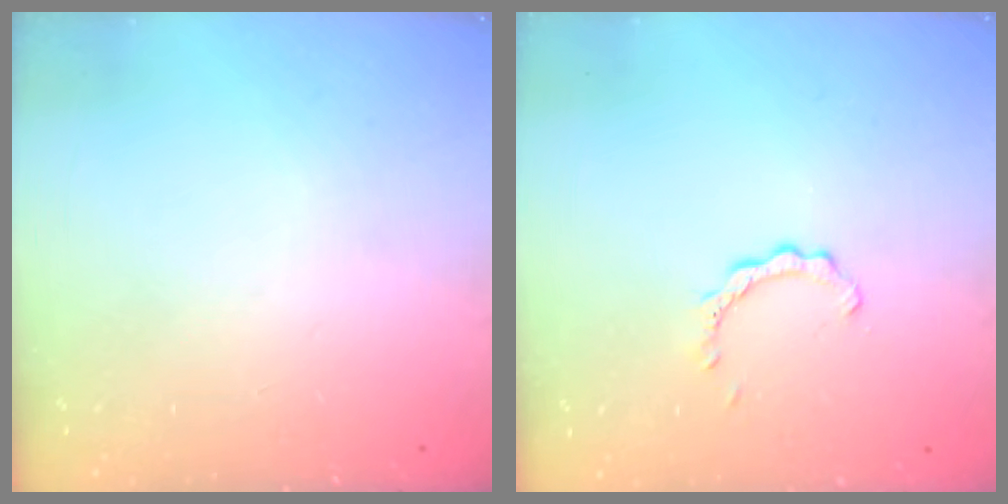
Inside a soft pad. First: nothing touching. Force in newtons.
{"total": 2.2, "press": 2.2, "slide": 0.2}